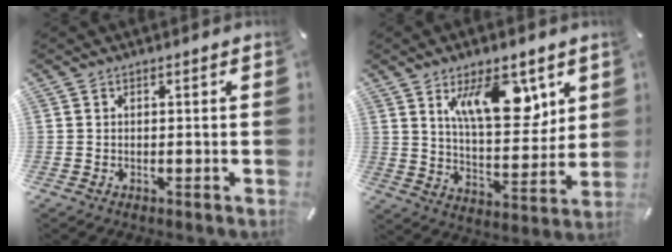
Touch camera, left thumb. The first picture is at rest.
{"total": 15.6, "force": [8.1, 7.4, 11.1], "torque": [-0.171, -0.032, 0.139]}